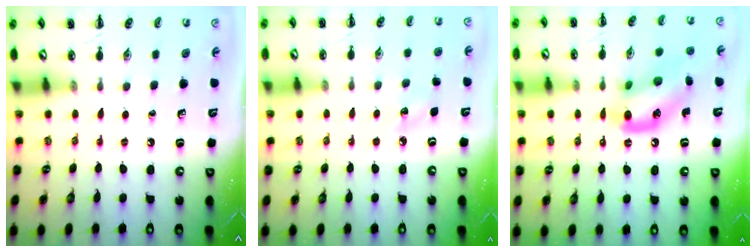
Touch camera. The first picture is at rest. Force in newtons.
{"total": 4.0, "press": 3.8, "slide": 1.1}
{"total": 14.2, "press": 13.9, "slide": 2.4}